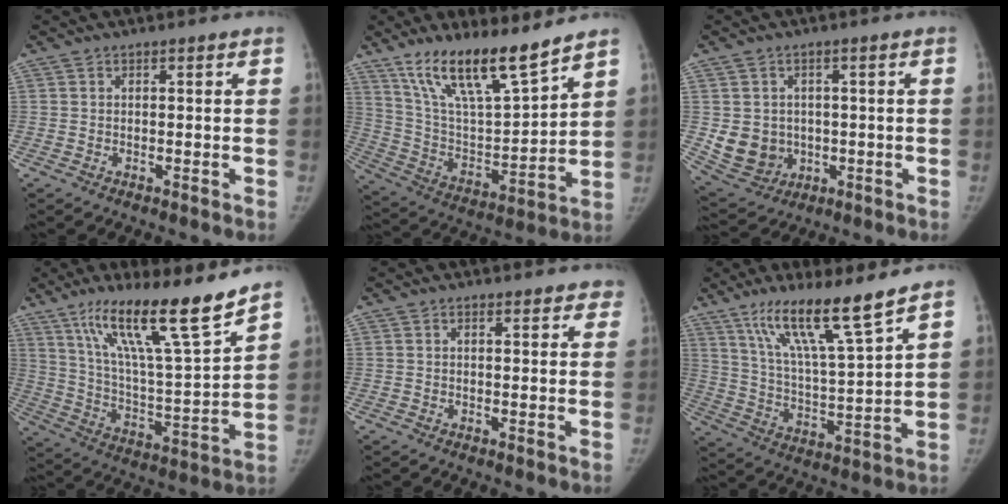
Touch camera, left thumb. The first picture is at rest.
{"total": 17.7, "force": [13.2, 4.2, 11.1], "torque": [-0.169, -0.071, 0.248]}
{"total": 8.5, "force": [-0.3, 7.6, 3.7], "torque": [-0.039, -0.004, 0.017]}
{"total": 20.2, "force": [14.2, 2.7, 14.0], "torque": [-0.213, -0.077, 0.250]}
{"total": 3.9, "force": [3.2, 1.7, 1.2], "torque": [0.019, -0.007, 0.026]}
{"total": 14.5, "force": [10.2, 1.0, 10.2], "torque": [-0.177, -0.063, 0.193]}